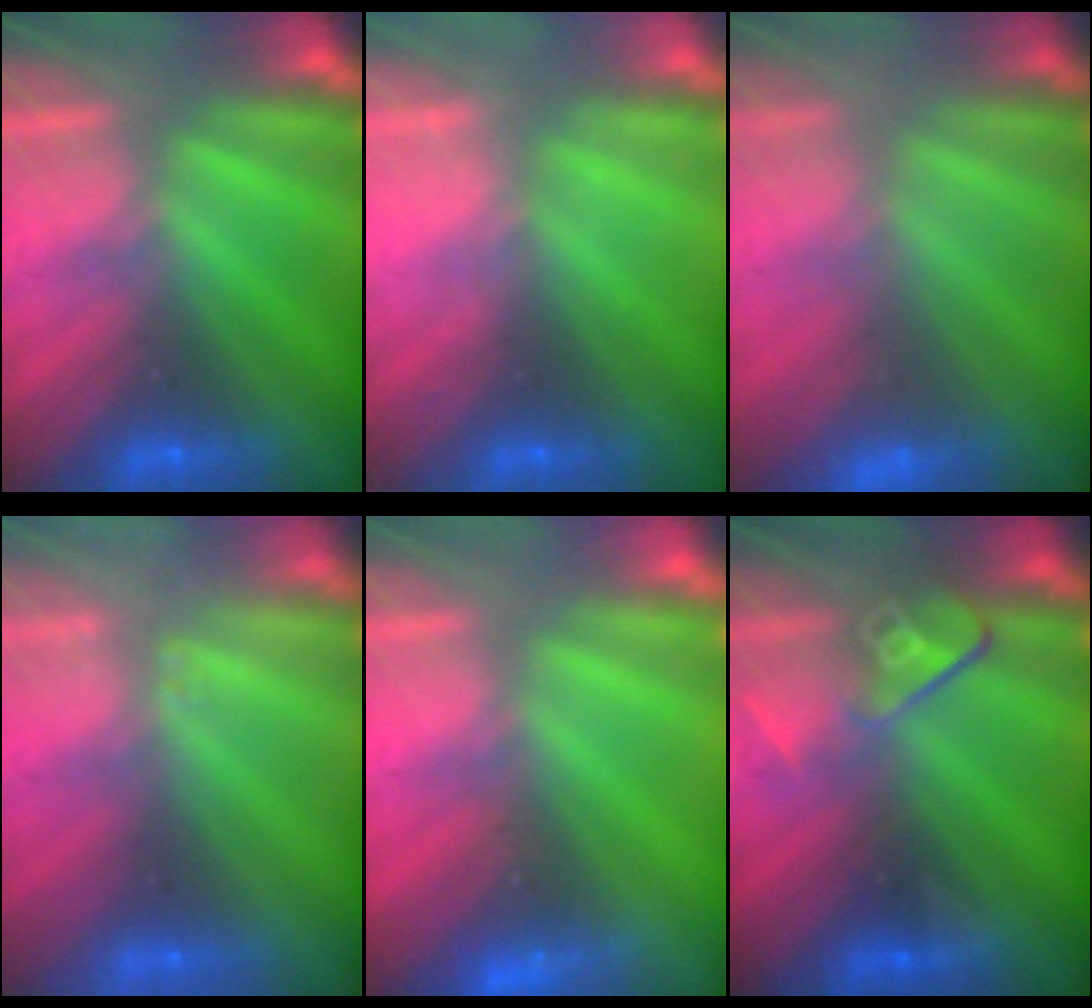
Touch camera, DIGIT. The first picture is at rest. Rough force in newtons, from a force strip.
{"total": 2.2}
{"total": 2.9}
{"total": 2.4}
{"total": 2.3}
{"total": 2.7}